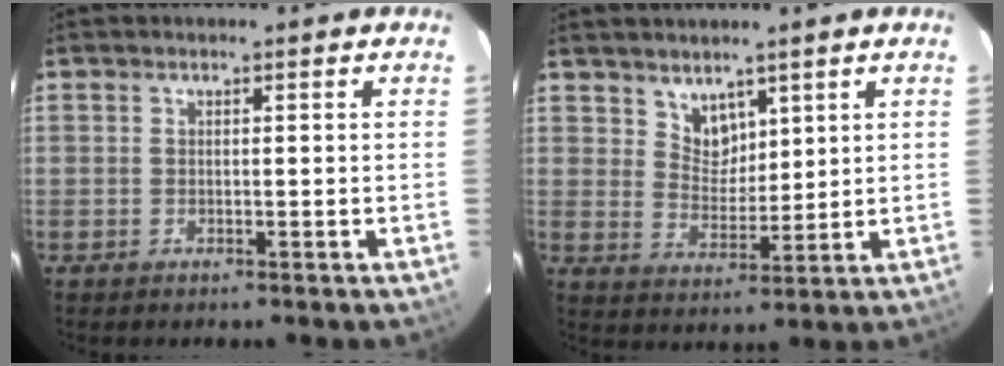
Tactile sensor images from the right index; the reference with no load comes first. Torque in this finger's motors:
{"motor_torque": [0.00, 0.17, 0.11, 0.00]}